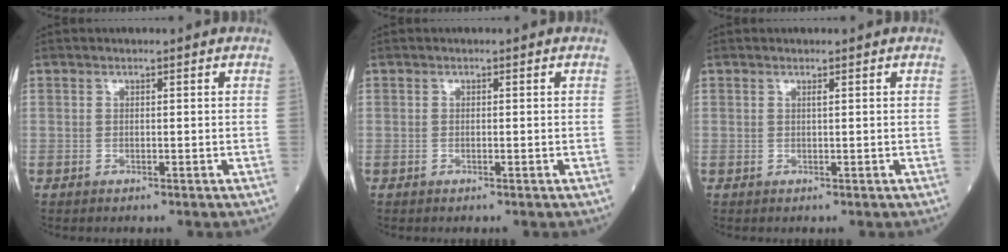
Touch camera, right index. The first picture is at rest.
{"total": 0.0}
{"total": 0.6, "force": [0.3, 0.2, 0.5], "torque": [-0.018, 0.006, 0.008]}